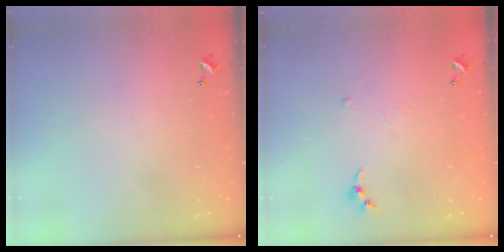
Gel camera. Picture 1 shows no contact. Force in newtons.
{"total": 3.7, "press": 3.7, "slide": 0.5}